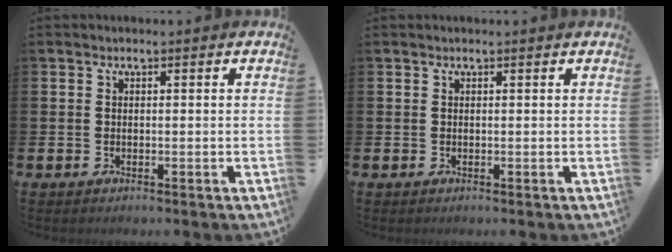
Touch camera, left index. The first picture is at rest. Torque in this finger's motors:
{"motor_torque": [0.70, -1.44, 0.00, 0.03]}